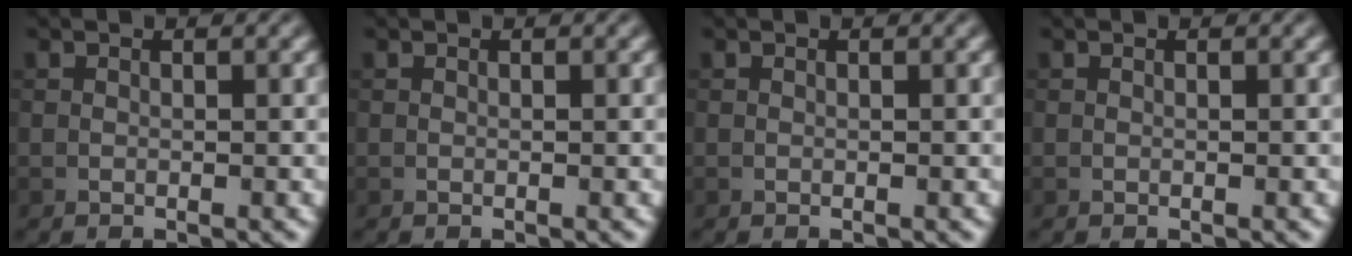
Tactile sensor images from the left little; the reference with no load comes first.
{"total": 0.0}
{"total": 0.0}
{"total": 0.0}